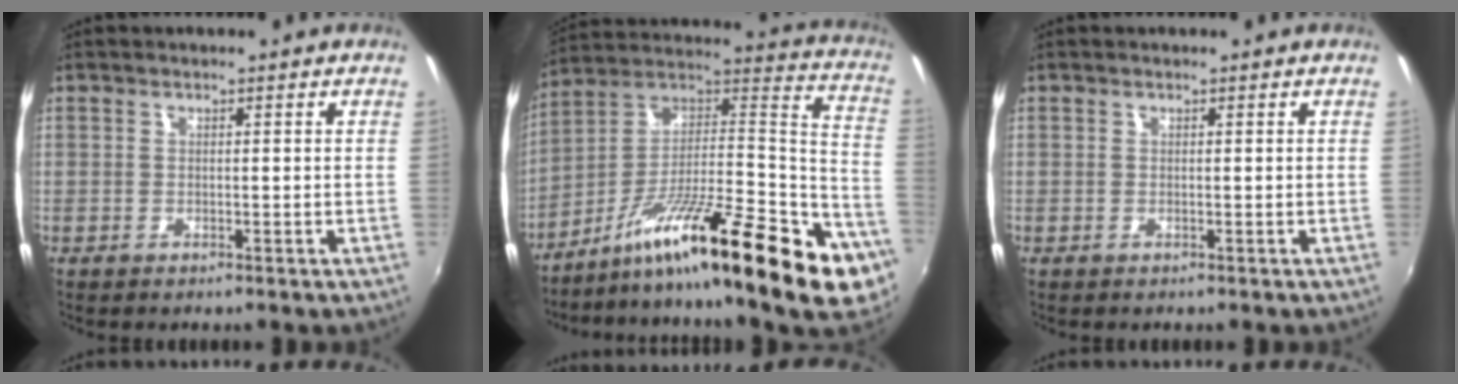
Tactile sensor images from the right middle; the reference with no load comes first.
{"total": 30.6, "force": [-16.2, 5.8, 25.3], "torque": [-0.332, -0.003, -0.268]}
{"total": 0.0}